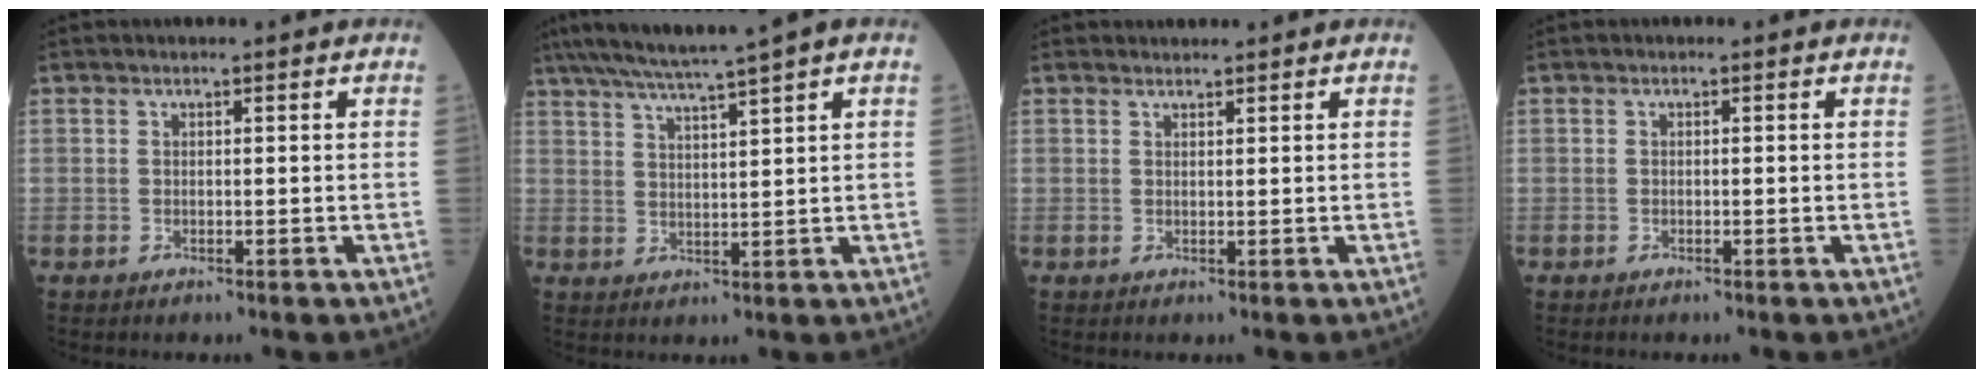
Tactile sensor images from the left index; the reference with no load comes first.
{"total": 9.9, "force": [7.9, -1.4, 5.9], "torque": [-0.095, 0.013, 0.125]}
{"total": 0.9, "force": [0.9, 0.1, -0.1], "torque": [-0.006, 0.002, 0.017]}
{"total": 0.0}